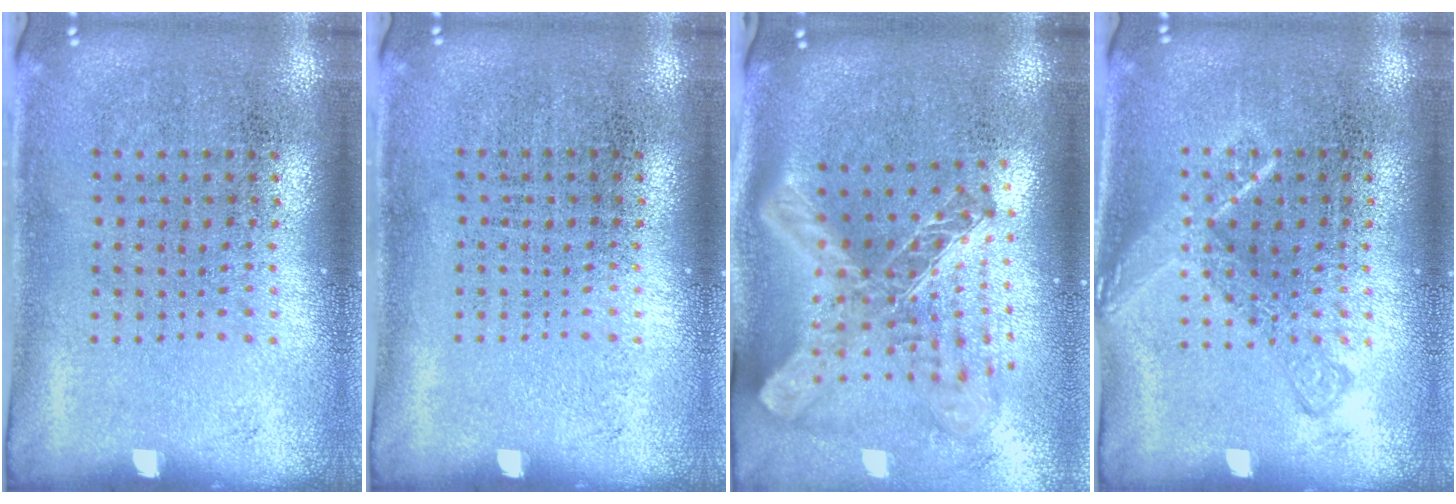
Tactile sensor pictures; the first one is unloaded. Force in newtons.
{"total": 0.0}
{"total": 2.8, "press": 2.0, "slide": 1.9}
{"total": 2.3, "press": 2.3, "slide": 0.4}